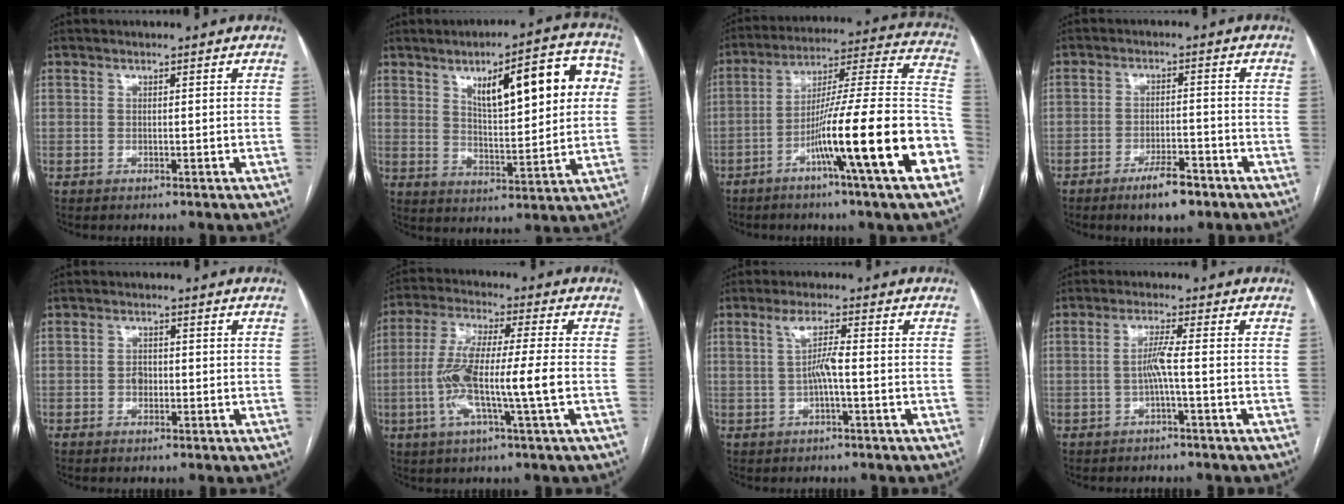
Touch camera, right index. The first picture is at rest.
{"total": 15.3, "force": [5.2, 4.2, 13.8], "torque": [-0.187, 0.024, 0.077]}
{"total": 22.1, "force": [-8.8, -0.5, 20.2], "torque": [-0.261, -0.002, -0.146]}
{"total": 5.9, "force": [-4.0, 1.6, 4.0], "torque": [-0.070, -0.002, -0.063]}
{"total": 1.2, "force": [-0.3, 0.9, 0.8], "torque": [-0.012, 0.003, -0.005]}
{"total": 11.9, "force": [-2.3, 0.4, 11.7], "torque": [-0.234, 0.005, -0.050]}
{"total": 3.6, "force": [0.0, -0.1, 3.6], "torque": [-0.071, 0.007, 0.003]}
{"total": 3.0, "force": [-0.7, -0.6, 2.9], "torque": [-0.055, 0.005, -0.012]}